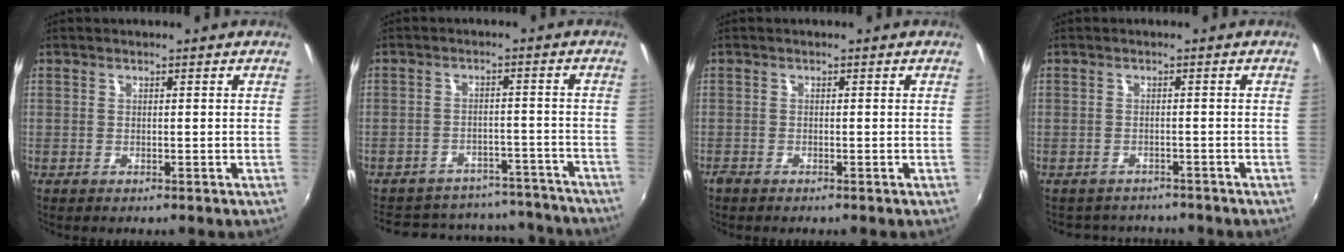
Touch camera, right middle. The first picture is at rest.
{"total": 19.9, "force": [-17.3, 7.8, 5.9], "torque": [-0.123, 0.050, -0.200]}
{"total": 1.1, "force": [-0.9, 0.4, 0.4], "torque": [-0.010, -0.004, -0.019]}
{"total": 4.8, "force": [-4.3, 2.0, 0.6], "torque": [-0.021, -0.005, -0.063]}